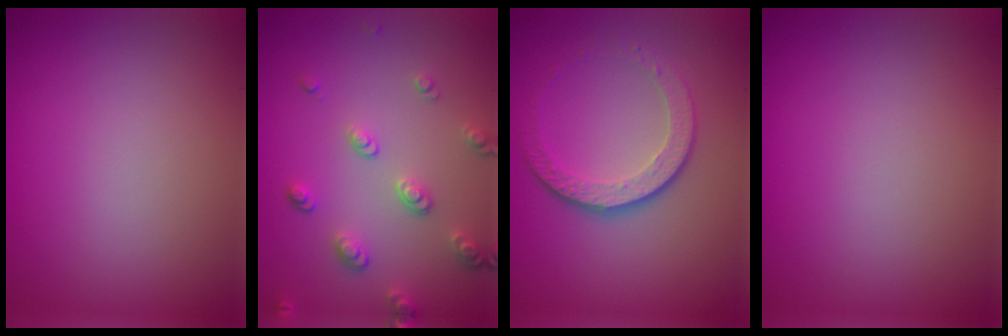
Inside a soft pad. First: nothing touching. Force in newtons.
{"total": 3.2, "press": 2.8, "slide": 1.7}
{"total": 4.5, "press": 3.1, "slide": 3.3}
{"total": 0.0}